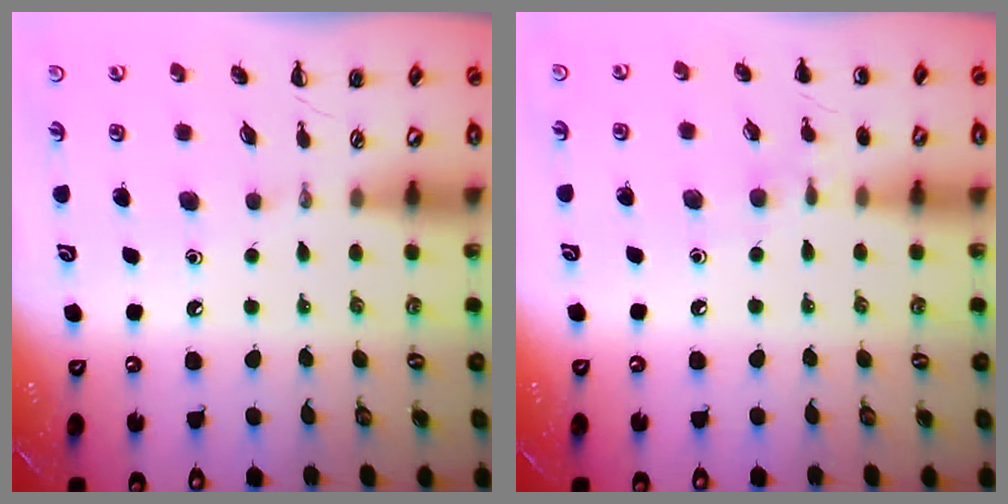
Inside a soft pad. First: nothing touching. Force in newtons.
{"total": 5.9, "press": 5.7, "slide": 1.7}